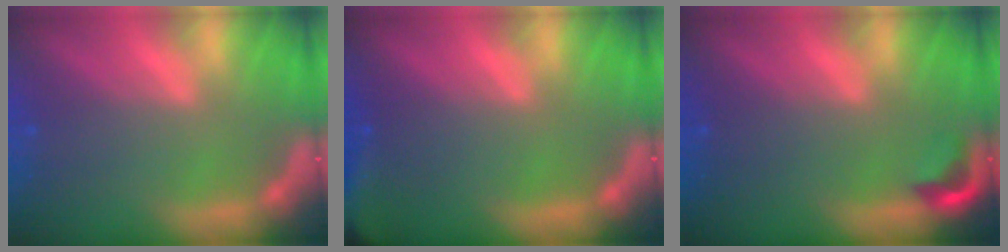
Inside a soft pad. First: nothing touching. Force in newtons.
{"total": 6.4}
{"total": 1.9}